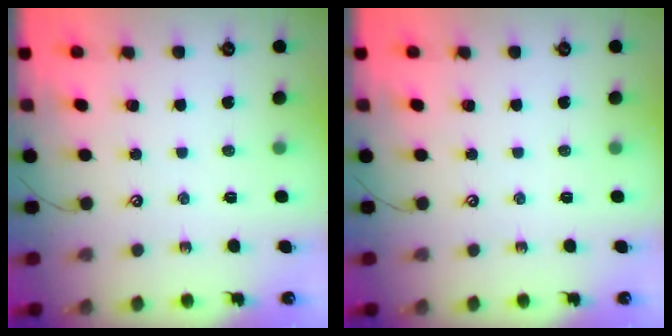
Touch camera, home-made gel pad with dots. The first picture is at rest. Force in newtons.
{"total": 0.0}